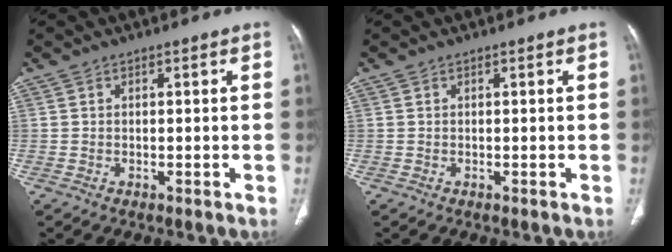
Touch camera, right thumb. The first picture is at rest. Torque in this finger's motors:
{"motor_torque": [0.01, 0.00, -0.05, 0.01, 0.00]}